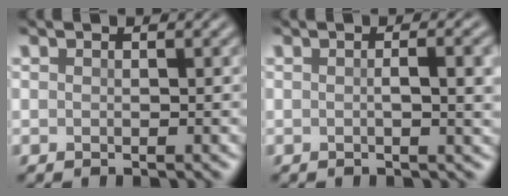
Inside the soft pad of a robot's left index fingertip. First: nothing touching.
{"total": 3.5, "force": [0.1, 1.0, 3.4], "torque": [-0.043, 0.004, 0.000]}